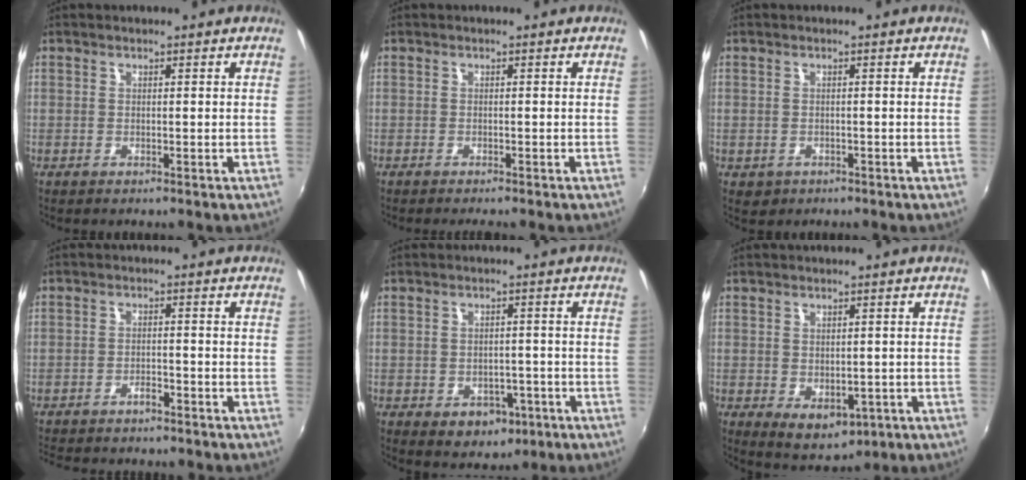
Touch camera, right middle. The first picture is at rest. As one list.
[{"total": 1.7, "force": [-1.6, 0.2, 0.7], "torque": [-0.019, -0.012, -0.026]}, {"total": 1.8, "force": [-0.2, 1.7, 0.7], "torque": [-0.018, -0.003, 0.001]}, {"total": 6.1, "force": [-5.5, 1.5, 2.2], "torque": [-0.062, -0.007, -0.085]}, {"total": 6.0, "force": [-2.4, 4.6, 3.0], "torque": [-0.062, -0.001, -0.019]}, {"total": 5.6, "force": [-1.0, 3.7, 4.0], "torque": [-0.061, -0.013, -0.005]}]